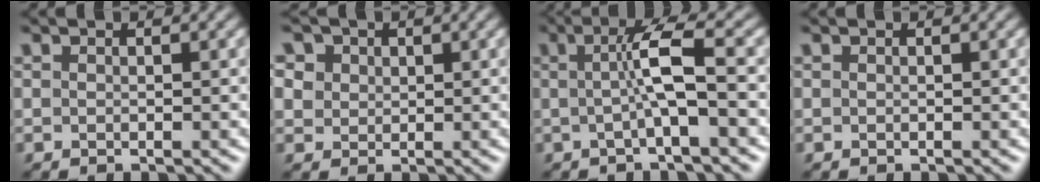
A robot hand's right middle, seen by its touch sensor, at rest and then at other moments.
{"total": 5.5, "force": [2.8, 4.2, 2.3], "torque": [-0.063, 0.014, 0.042]}
{"total": 4.3, "force": [-0.2, 0.6, 4.3], "torque": [-0.075, 0.008, -0.007]}
{"total": 0.0}